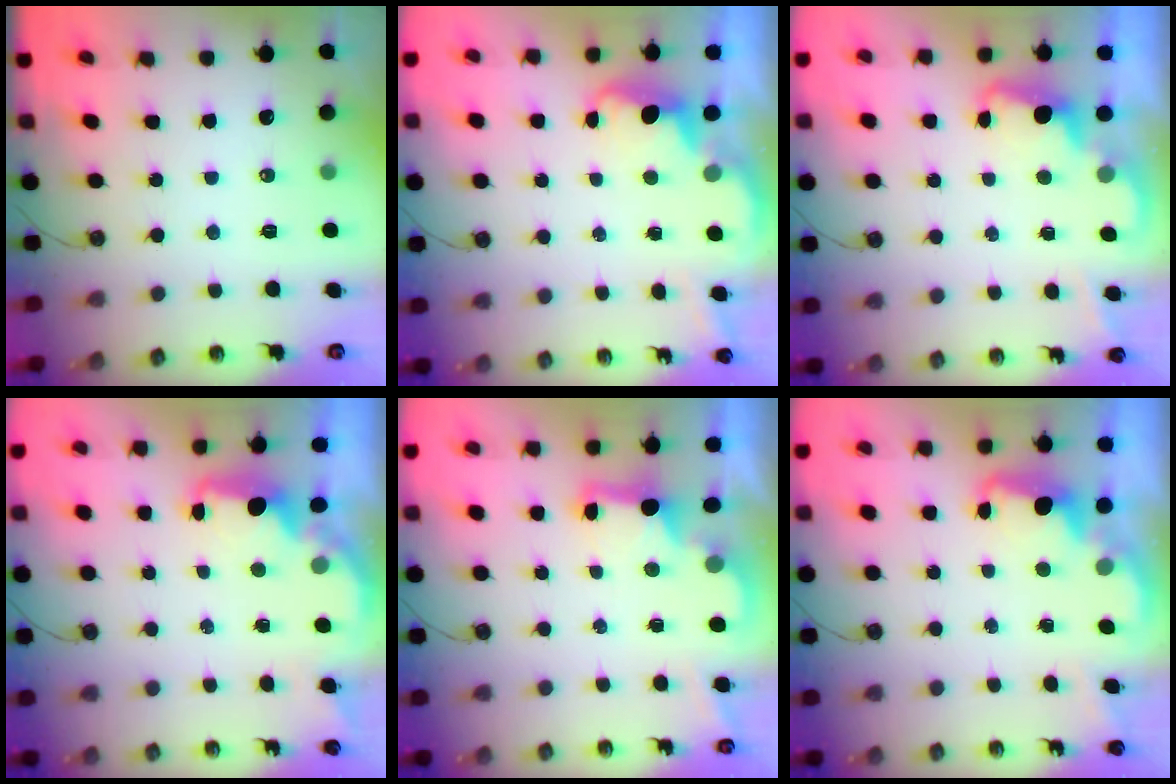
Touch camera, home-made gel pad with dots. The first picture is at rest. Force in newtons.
{"total": 4.0, "press": 3.9, "slide": 0.6}
{"total": 2.5, "press": 2.4, "slide": 0.6}
{"total": 2.2, "press": 2.1, "slide": 0.7}
{"total": 2.3, "press": 2.2, "slide": 0.7}
{"total": 2.4, "press": 2.3, "slide": 0.5}